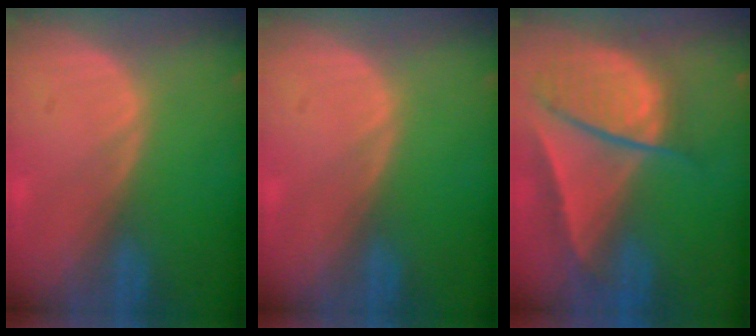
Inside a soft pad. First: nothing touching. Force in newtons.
{"total": 0.0}
{"total": 9.4, "press": 8.1, "slide": 4.7}